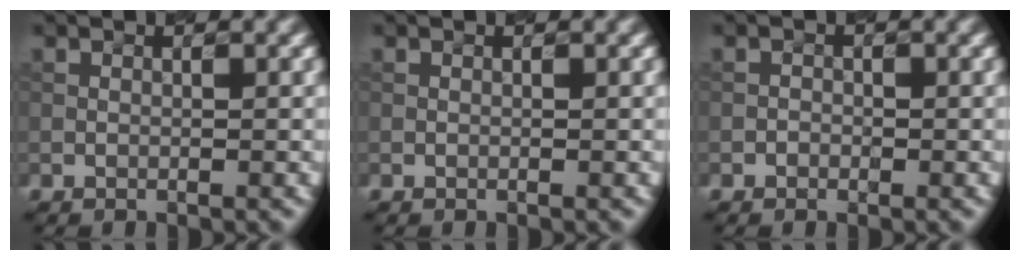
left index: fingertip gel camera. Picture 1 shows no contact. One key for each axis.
{"total": 0.0}
{"total": 0.6, "fx": -0.3, "fy": 0.5, "fz": 0.1, "tx": 0.003, "ty": 0.001, "tz": -0.006}